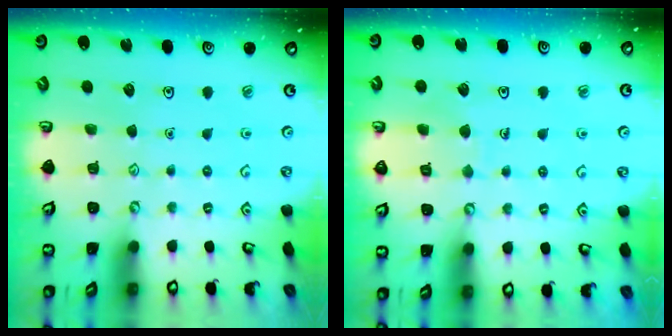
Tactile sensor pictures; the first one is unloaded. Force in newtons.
{"total": 5.7, "press": 5.7, "slide": 0.2}